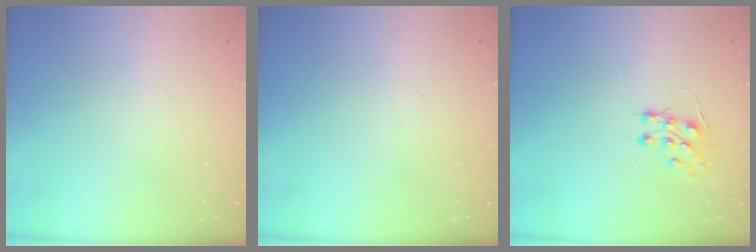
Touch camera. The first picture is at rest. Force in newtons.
{"total": 0.0}
{"total": 7.4, "press": 7.4, "slide": 0.7}